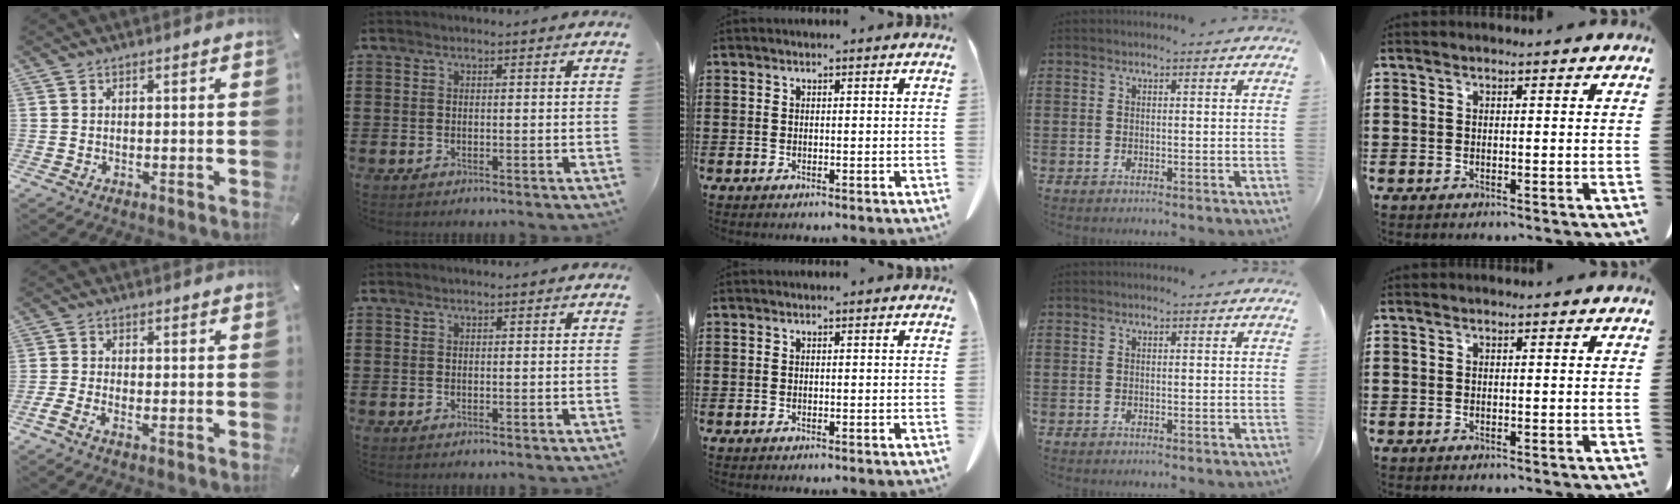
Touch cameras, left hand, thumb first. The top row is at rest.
{"thumb": {"total": 2.3, "force": [-1.0, 1.0, 1.8], "torque": [-0.037, 0.003, -0.021]}}